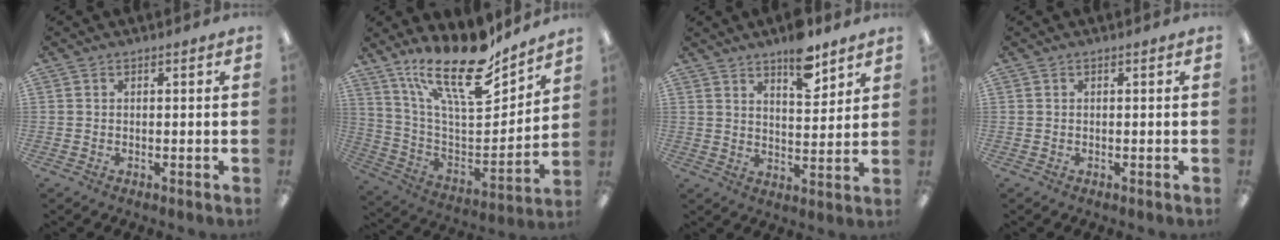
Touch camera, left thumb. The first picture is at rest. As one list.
[{"total": 22.3, "force": [16.4, 7.2, 13.4], "torque": [-0.234, -0.115, 0.284]}, {"total": 10.4, "force": [8.0, 3.5, 5.6], "torque": [-0.076, -0.049, 0.136]}, {"total": 0.0}]